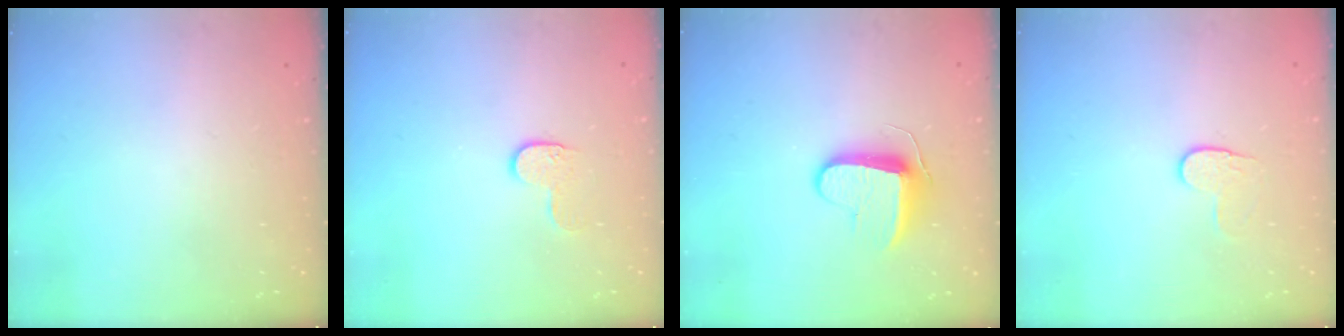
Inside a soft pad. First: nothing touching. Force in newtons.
{"total": 5.6, "press": 5.6, "slide": 0.5}
{"total": 9.2, "press": 9.2, "slide": 0.3}
{"total": 5.3, "press": 5.3, "slide": 0.5}